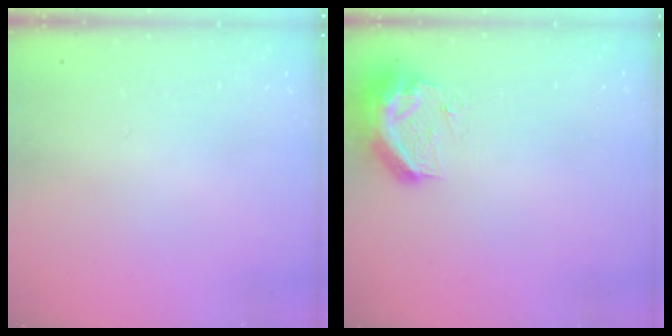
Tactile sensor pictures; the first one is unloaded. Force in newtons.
{"total": 10.5, "press": 10.5, "slide": 0.7}